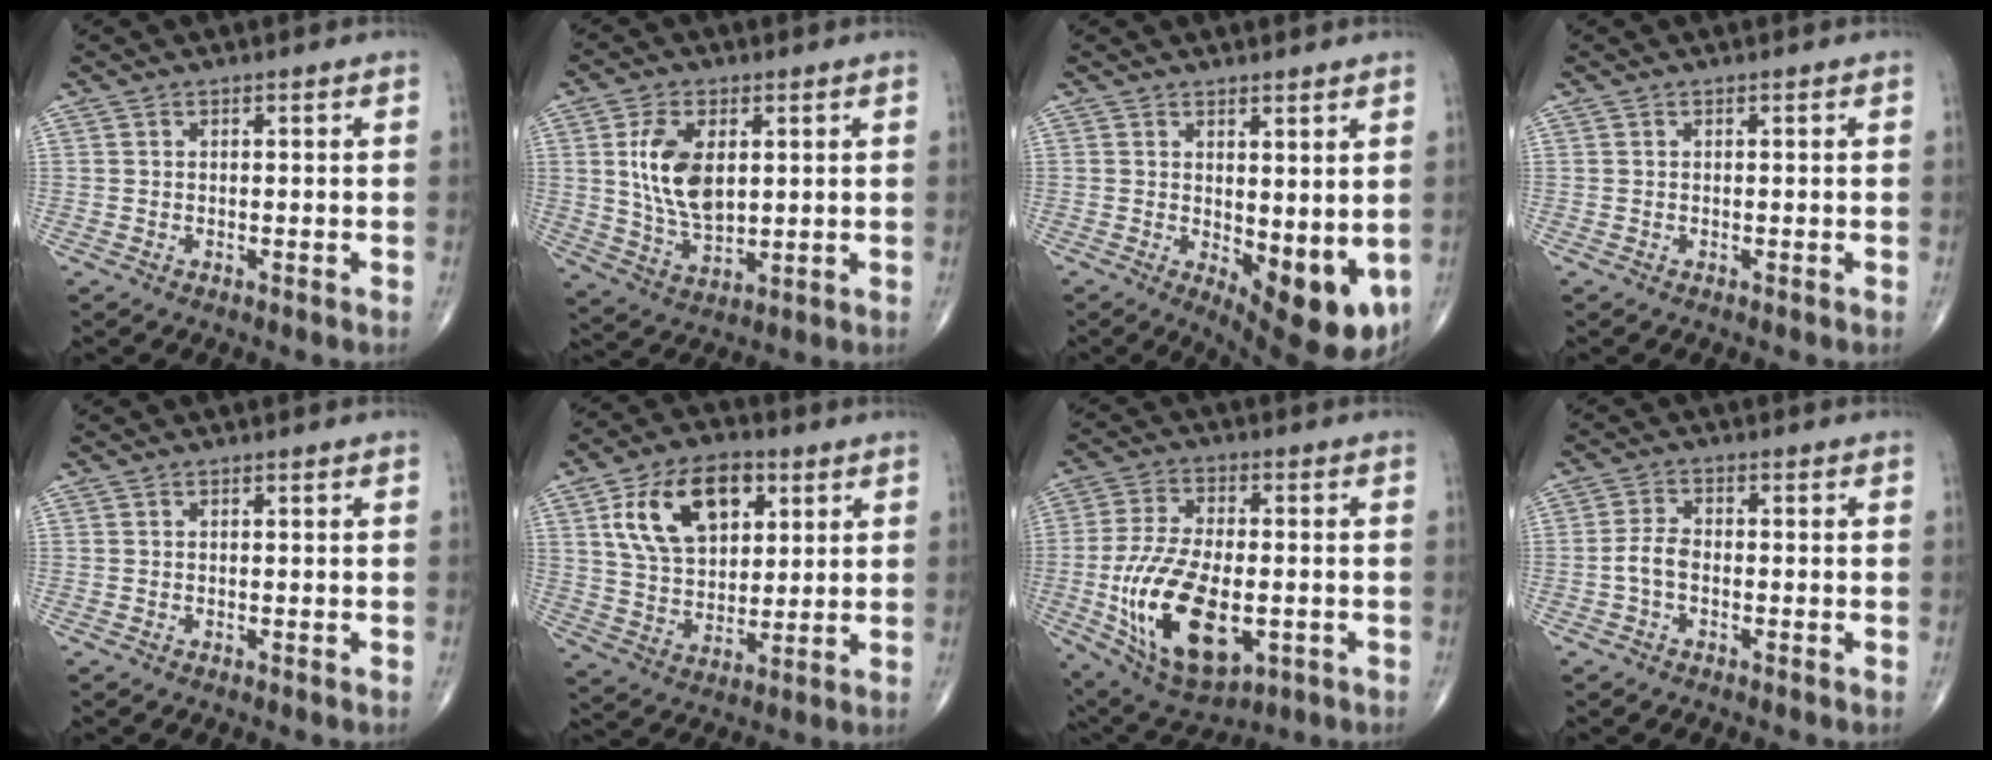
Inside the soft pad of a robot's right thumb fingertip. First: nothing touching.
{"total": 11.4, "force": [2.3, 6.5, 9.1], "torque": [-0.160, -0.015, 0.051]}
{"total": 11.0, "force": [-0.8, 4.3, 10.0], "torque": [-0.119, -0.028, 0.003]}
{"total": 0.0}
{"total": 0.0}
{"total": 16.5, "force": [6.2, 10.2, 11.4], "torque": [-0.165, -0.013, 0.112]}
{"total": 20.1, "force": [-4.4, 10.4, 16.6], "torque": [-0.311, -0.002, -0.057]}
{"total": 3.4, "force": [-1.0, 2.0, 2.6], "torque": [-0.055, 0.013, -0.025]}